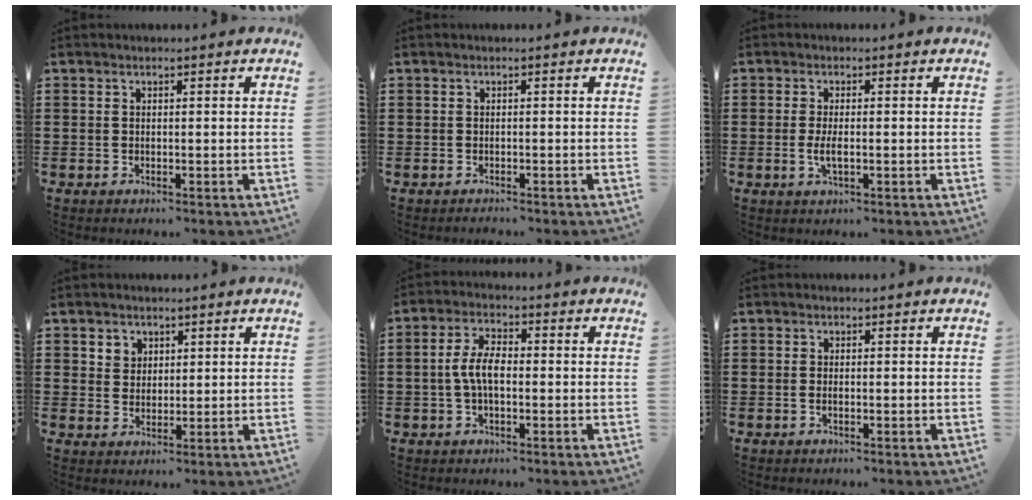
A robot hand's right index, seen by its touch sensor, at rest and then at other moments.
{"total": 0.6, "force": [-0.5, 0.1, -0.1], "torque": [0.002, 0.002, -0.013]}
{"total": 2.8, "force": [-0.5, 0.7, 2.6], "torque": [-0.054, -0.004, -0.012]}
{"total": 2.7, "force": [1.6, 2.2, 0.1], "torque": [-0.012, 0.009, 0.029]}
{"total": 5.4, "force": [-0.6, 2.5, 4.8], "torque": [-0.106, 0.002, -0.016]}
{"total": 0.7, "force": [-0.3, 0.1, 0.6], "torque": [-0.013, -0.006, -0.003]}